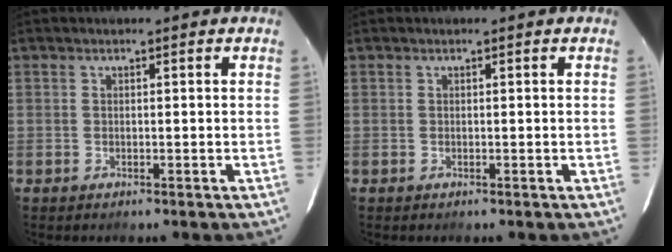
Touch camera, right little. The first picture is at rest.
{"total": 0.0}